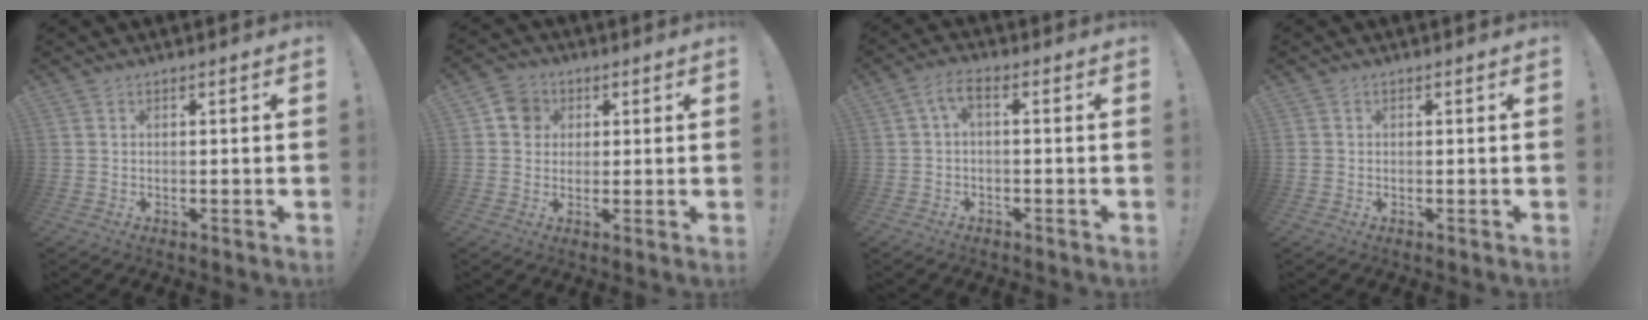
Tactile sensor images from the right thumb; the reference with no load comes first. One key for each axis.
{"total": 6.3, "fx": 1.3, "fy": 5.7, "fz": 2.3, "tx": -0.025, "ty": 0.003, "tz": 0.025}
{"total": 4.0, "fx": 0.0, "fy": 1.2, "fz": 3.8, "tx": -0.077, "ty": -0.003, "tz": -0.001}
{"total": 0.9, "fx": -0.2, "fy": 0.8, "fz": 0.2, "tx": -0.006, "ty": 0.003, "tz": -0.002}